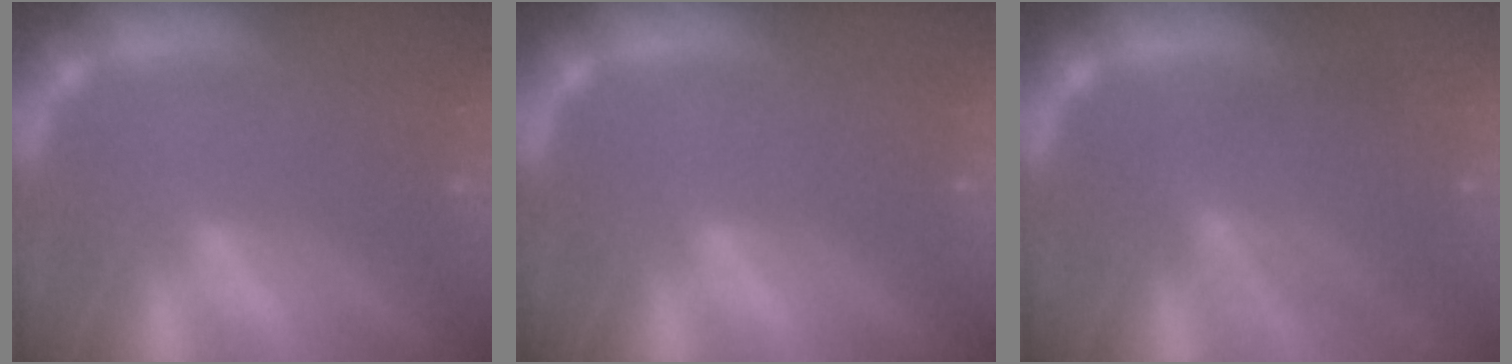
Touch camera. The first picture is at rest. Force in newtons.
{"total": 0.0}
{"total": 5.5}